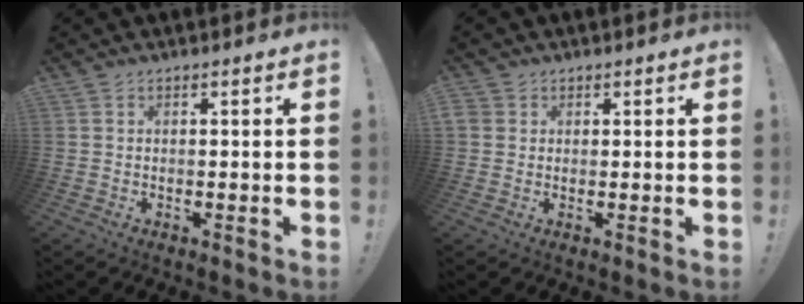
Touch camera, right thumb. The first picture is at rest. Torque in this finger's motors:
{"motor_torque": [0.06, 0.15, 0.19, 0.10, 0.29]}